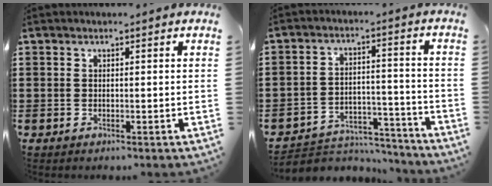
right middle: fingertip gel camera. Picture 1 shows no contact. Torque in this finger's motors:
{"motor_torque": [-1.16, -0.08, -1.05, -0.21]}